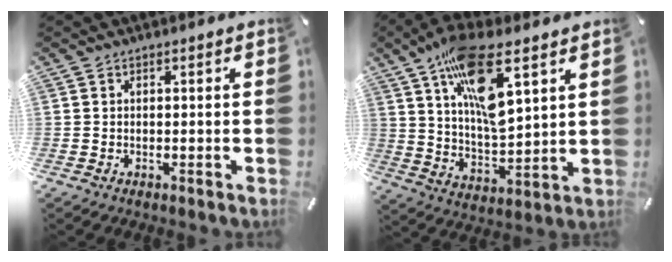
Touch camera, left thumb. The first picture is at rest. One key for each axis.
{"total": 17.4, "fx": 9.5, "fy": 6.5, "fz": 13.1, "tx": -0.233, "ty": -0.034, "tz": 0.160}